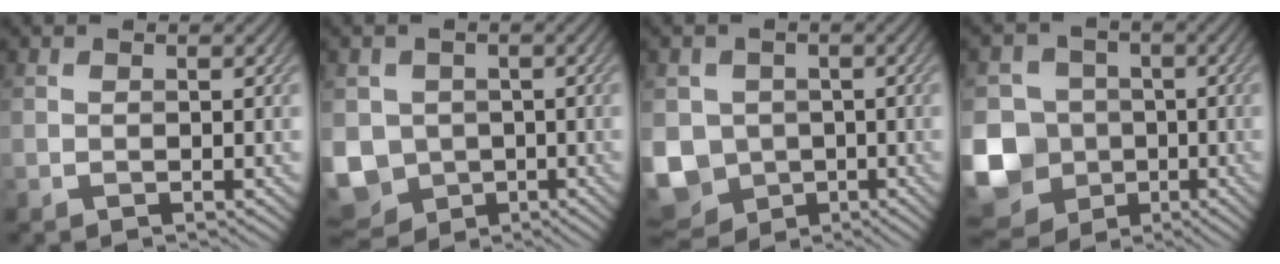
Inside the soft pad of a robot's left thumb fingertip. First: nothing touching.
{"total": 7.7, "force": [-1.4, 6.9, 3.2], "torque": [-0.097, -0.029, -0.034]}
{"total": 8.7, "force": [-1.6, 7.7, 3.7], "torque": [-0.112, -0.032, -0.038]}
{"total": 14.7, "force": [-4.3, 13.2, 4.9], "torque": [-0.165, -0.037, -0.094]}